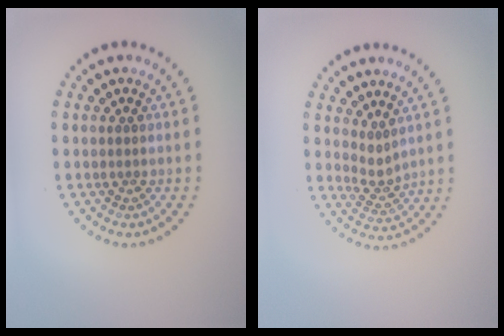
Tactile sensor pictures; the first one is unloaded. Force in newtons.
{"total": 1.9, "press": 1.3, "slide": 1.5}